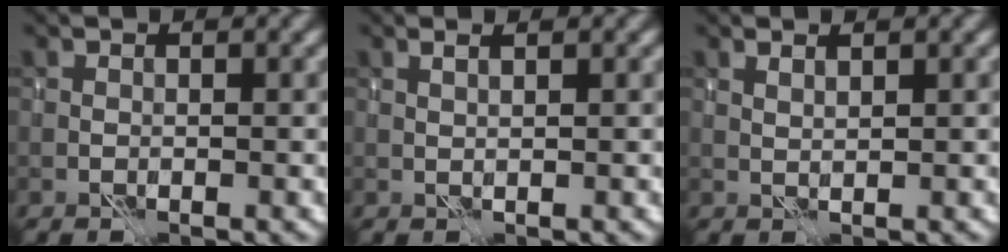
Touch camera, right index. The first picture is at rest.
{"total": 0.9, "force": [0.7, -0.4, 0.4], "torque": [-0.014, 0.005, 0.014]}
{"total": 1.0, "force": [0.9, -0.2, 0.3], "torque": [-0.014, 0.001, 0.020]}